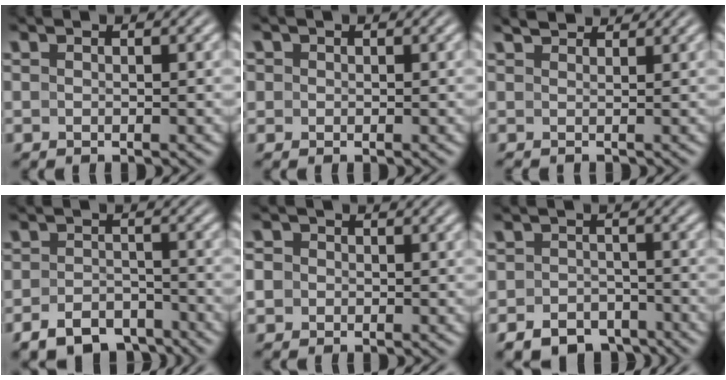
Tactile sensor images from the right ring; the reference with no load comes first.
{"total": 2.1, "force": [0.2, 2.0, 0.5], "torque": [-0.018, -0.005, 0.004]}
{"total": 1.4, "force": [1.4, -0.1, 0.1], "torque": [0.004, -0.006, 0.035]}
{"total": 5.9, "force": [-5.1, 2.7, 1.2], "torque": [-0.002, -0.010, -0.084]}
{"total": 3.9, "force": [-0.2, 3.7, 1.2], "torque": [-0.037, -0.004, -0.010]}
{"total": 6.2, "force": [-5.1, 3.3, 1.0], "torque": [0.006, -0.013, -0.084]}